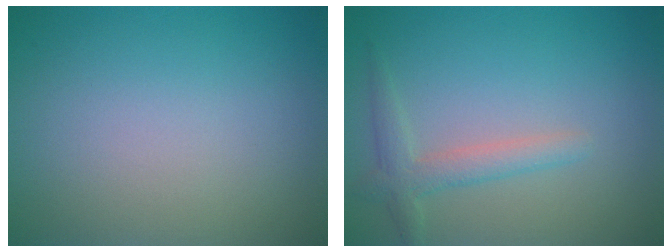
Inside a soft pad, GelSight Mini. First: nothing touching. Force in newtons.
{"total": 2.3, "press": 2.3, "slide": 0.2}